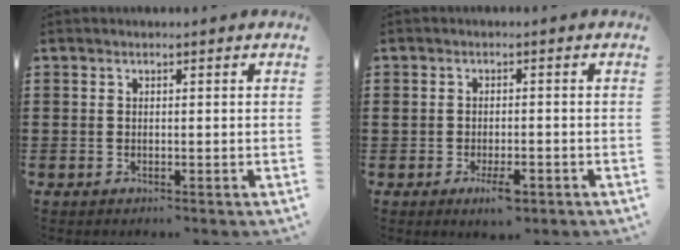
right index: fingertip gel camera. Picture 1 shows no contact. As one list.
[{"total": 3.7, "force": [-1.9, 1.5, 2.9], "torque": [-0.053, 0.001, -0.034]}]